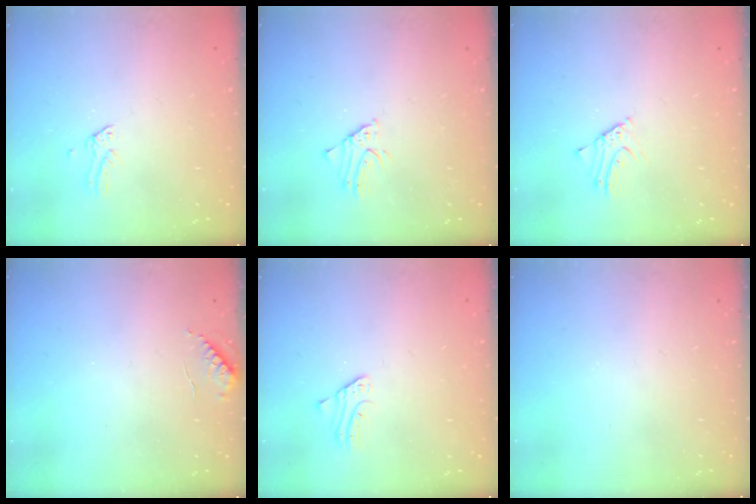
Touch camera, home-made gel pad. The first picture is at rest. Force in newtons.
{"total": 2.0, "press": 2.0, "slide": 0.1}
{"total": 2.3, "press": 2.3, "slide": 0.1}
{"total": 6.6, "press": 6.6, "slide": 0.6}
{"total": 1.7, "press": 1.7, "slide": 0.2}
{"total": 0.0}